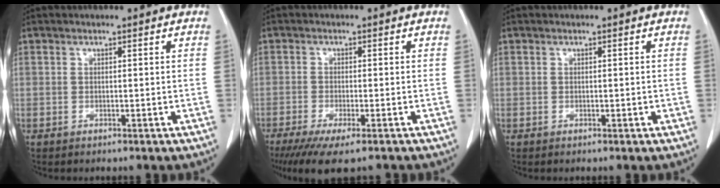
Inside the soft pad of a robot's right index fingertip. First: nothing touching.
{"total": 8.6, "force": [-6.4, 1.2, 5.6], "torque": [-0.082, -0.019, -0.101]}
{"total": 0.6, "force": [-0.1, 0.3, 0.6], "torque": [-0.011, 0.002, 0.001]}